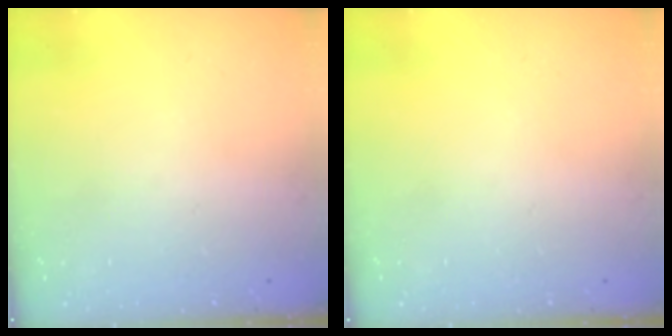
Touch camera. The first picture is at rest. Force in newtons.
{"total": 0.0}